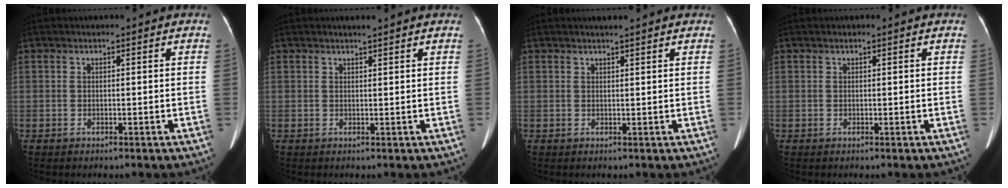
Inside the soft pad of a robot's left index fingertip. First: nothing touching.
{"total": 1.6, "force": [1.4, -0.1, 0.8], "torque": [-0.011, 0.006, 0.025]}
{"total": 2.5, "force": [2.1, 0.0, 1.3], "torque": [-0.015, 0.012, 0.030]}
{"total": 0.0}